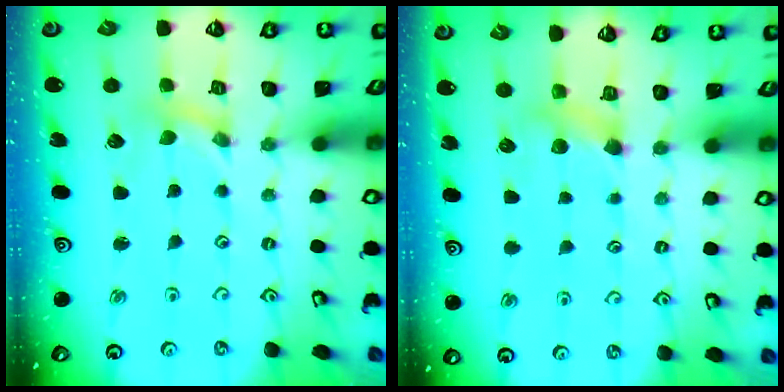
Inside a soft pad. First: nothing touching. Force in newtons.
{"total": 4.4, "press": 4.3, "slide": 0.8}